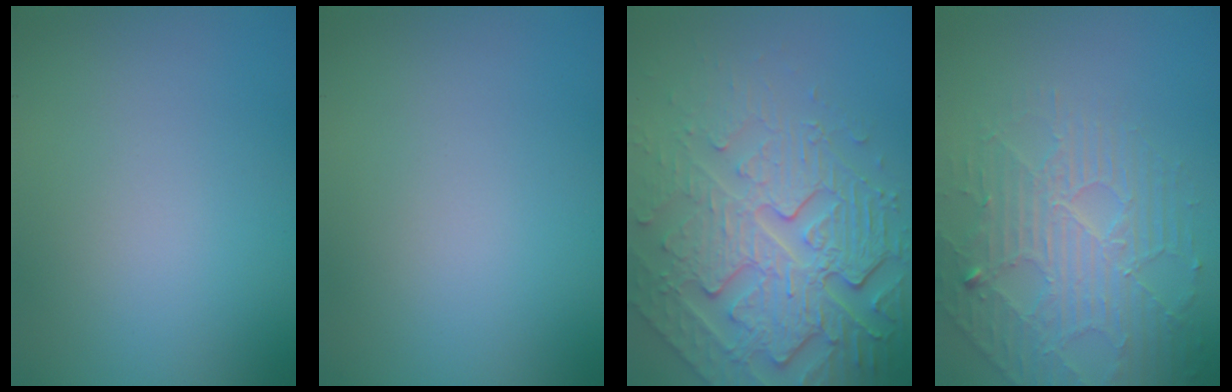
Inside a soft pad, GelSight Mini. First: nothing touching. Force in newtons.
{"total": 0.0}
{"total": 7.8, "press": 6.0, "slide": 5.0}
{"total": 4.2, "press": 3.9, "slide": 1.5}